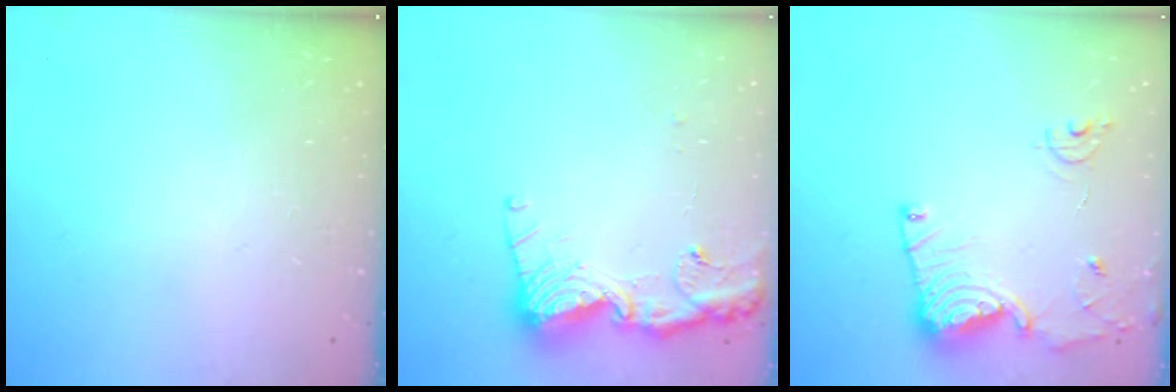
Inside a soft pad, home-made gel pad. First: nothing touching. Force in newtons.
{"total": 14.4, "press": 14.3, "slide": 1.9}
{"total": 13.4, "press": 13.4, "slide": 1.5}